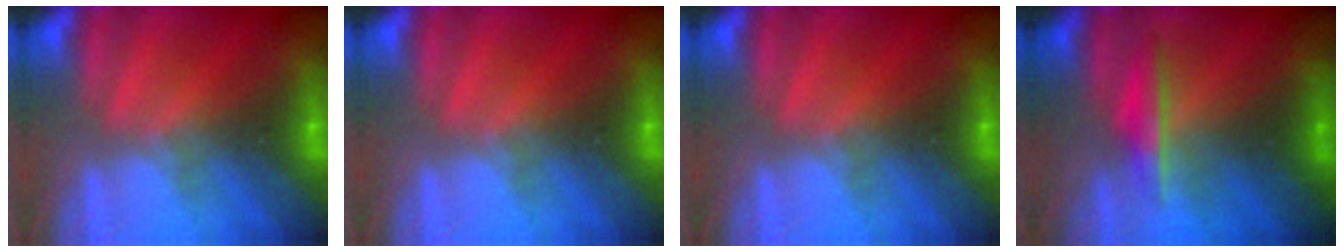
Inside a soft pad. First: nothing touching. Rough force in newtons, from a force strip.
{"total": 0.0}
{"total": 0.0}
{"total": 1.7}